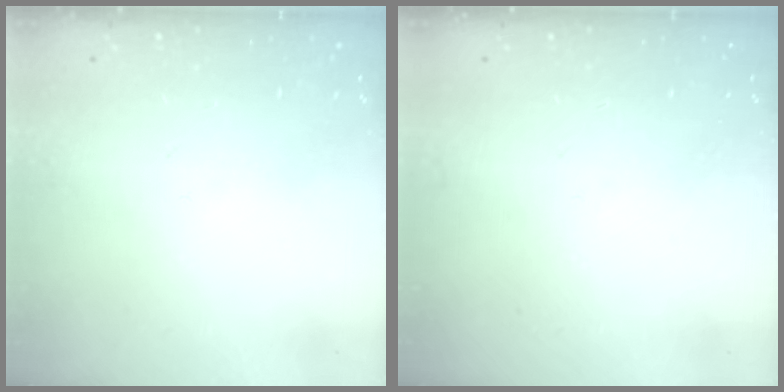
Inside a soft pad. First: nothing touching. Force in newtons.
{"total": 0.0}